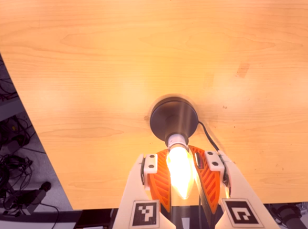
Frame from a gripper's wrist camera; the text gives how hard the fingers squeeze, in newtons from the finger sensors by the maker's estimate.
{"total": 25.1, "left": 22.0, "right": 28.1}